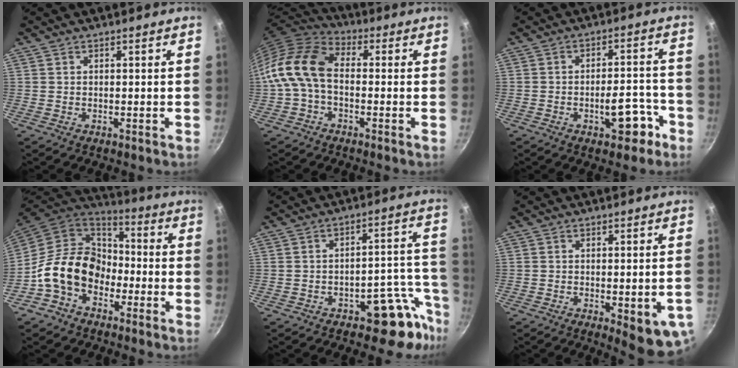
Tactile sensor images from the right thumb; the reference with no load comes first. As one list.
[{"total": 12.3, "force": [-1.3, 8.0, 9.2], "torque": [-0.168, 0.038, -0.046]}, {"total": 8.2, "force": [-4.1, 3.7, 6.0], "torque": [-0.056, 0.039, -0.047]}, {"total": 15.1, "force": [-4.8, 11.4, 8.7], "torque": [-0.114, 0.052, -0.106]}, {"total": 10.9, "force": [-6.9, 5.5, 6.4], "torque": [-0.001, 0.076, -0.085]}, {"total": 9.7, "force": [-3.2, 2.8, 8.7], "torque": [-0.079, 0.004, -0.034]}]